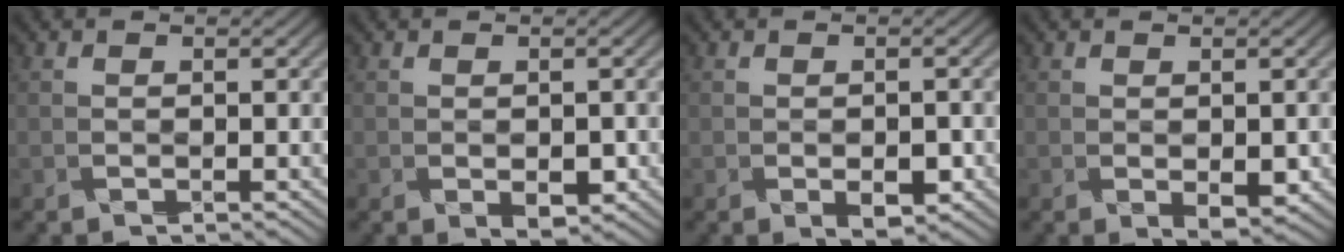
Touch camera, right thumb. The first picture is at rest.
{"total": 2.3, "force": [-0.7, 1.2, 1.8], "torque": [-0.032, -0.007, 0.000]}
{"total": 2.6, "force": [-1.3, 1.1, 2.0], "torque": [-0.032, -0.004, -0.011]}
{"total": 2.5, "force": [-0.4, 1.2, 2.2], "torque": [-0.038, -0.007, 0.005]}